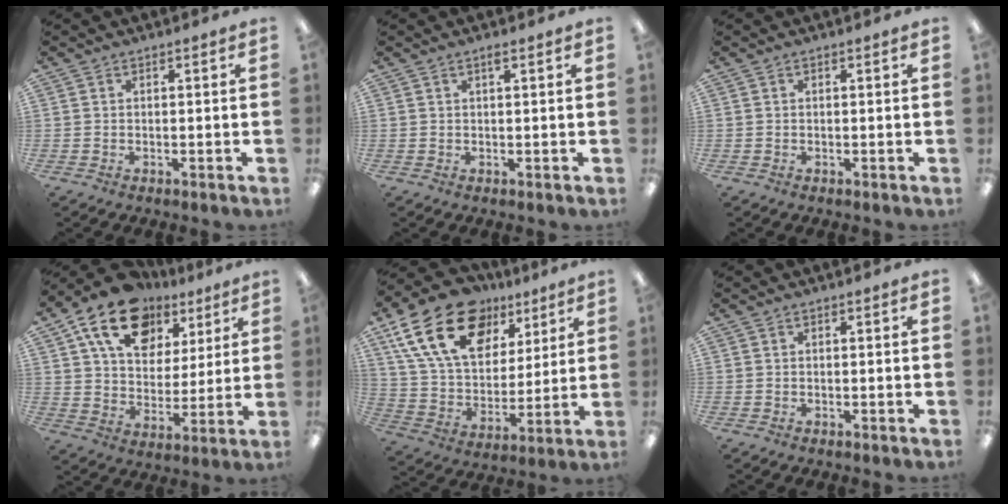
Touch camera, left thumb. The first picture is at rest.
{"total": 1.0, "force": [0.7, 0.2, 0.7], "torque": [-0.017, 0.002, 0.011]}
{"total": 0.0}
{"total": 17.5, "force": [10.3, 11.4, 8.4], "torque": [-0.145, -0.045, 0.190]}
{"total": 22.7, "force": [11.9, 14.3, 13.0], "torque": [-0.233, -0.048, 0.216]}
{"total": 0.0}